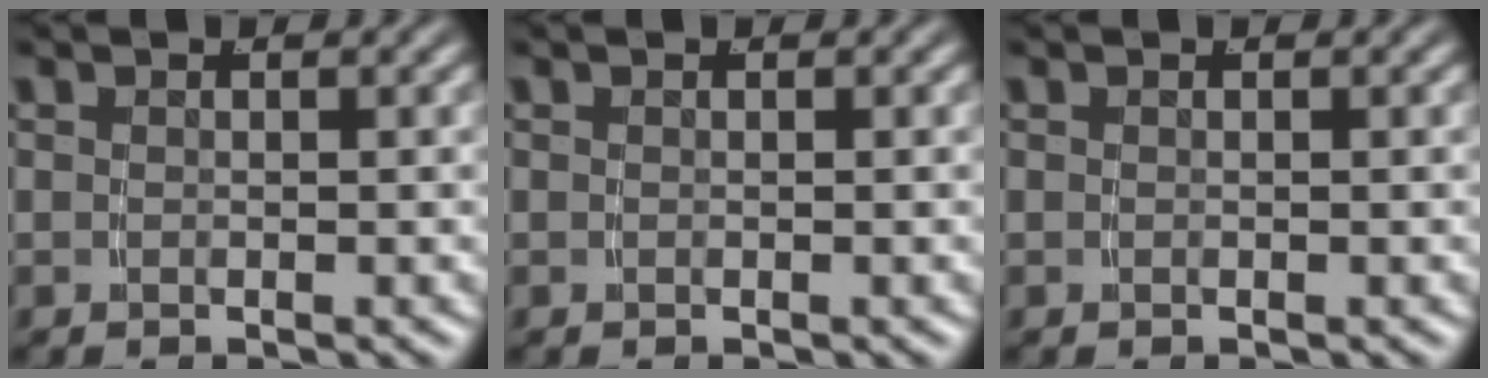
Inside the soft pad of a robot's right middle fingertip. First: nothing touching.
{"total": 0.0}
{"total": 0.0}